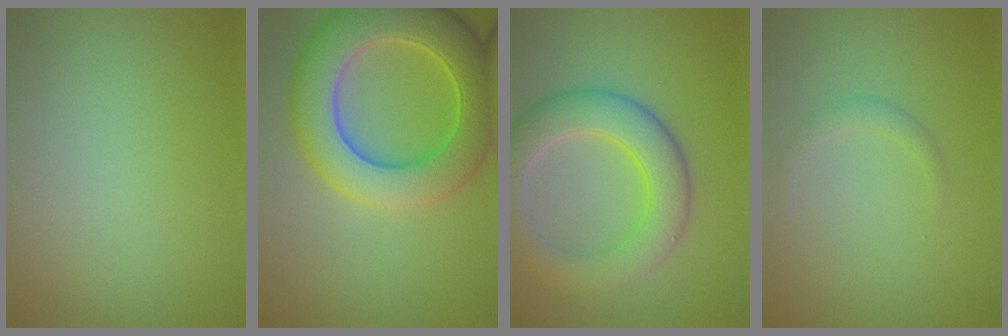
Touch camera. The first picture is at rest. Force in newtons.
{"total": 9.5, "press": 9.5, "slide": 0.3}
{"total": 6.0, "press": 6.0, "slide": 0.3}
{"total": 0.5, "press": 0.5, "slide": 0.1}